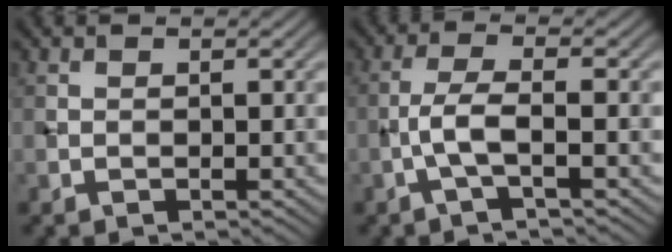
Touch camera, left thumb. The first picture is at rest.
{"total": 3.7, "force": [-1.2, 0.6, 3.4], "torque": [-0.071, 0.013, -0.037]}